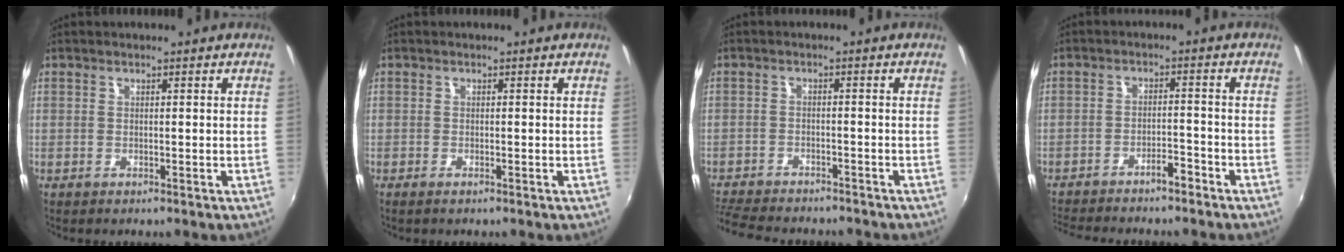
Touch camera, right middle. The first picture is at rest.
{"total": 0.9, "force": [-0.7, 0.1, 0.5], "torque": [-0.010, -0.004, -0.013]}
{"total": 11.7, "force": [-10.4, 2.9, 4.3], "torque": [-0.113, -0.016, -0.166]}
{"total": 8.1, "force": [-7.3, 1.4, 3.1], "torque": [-0.071, 0.007, -0.111]}